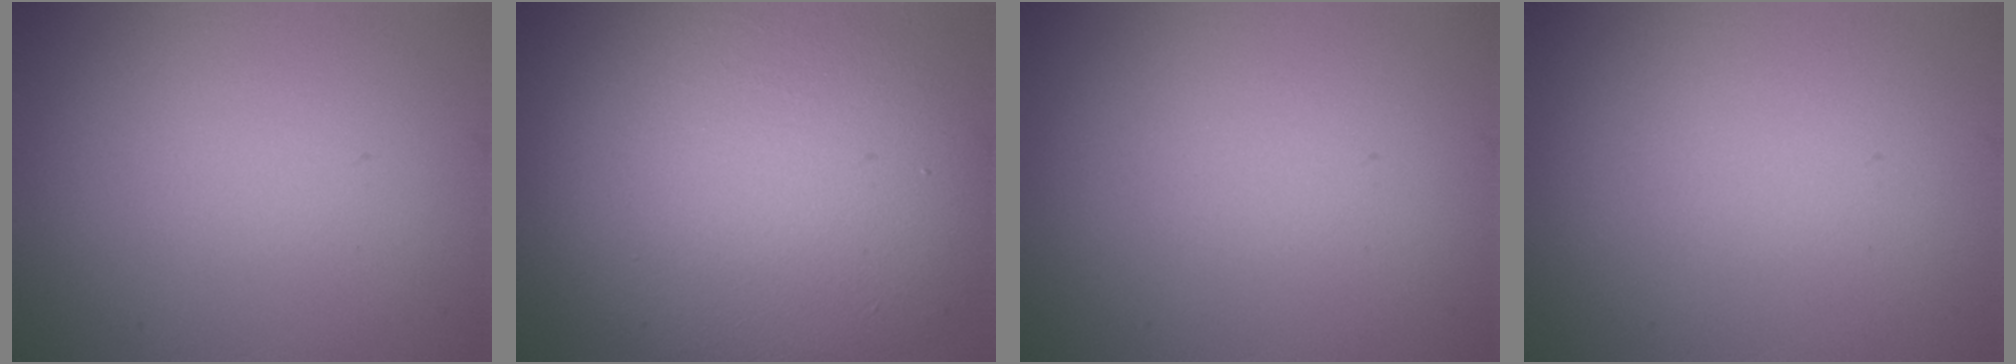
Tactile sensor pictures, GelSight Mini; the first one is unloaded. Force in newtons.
{"total": 13.4, "press": 13.3, "slide": 0.8}
{"total": 0.0}
{"total": 0.0}